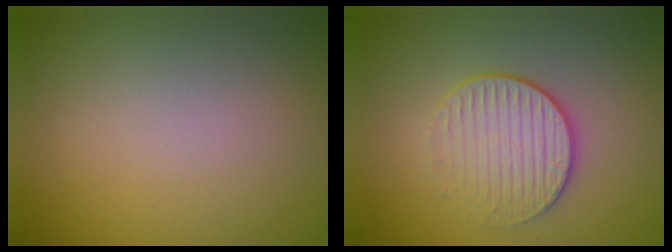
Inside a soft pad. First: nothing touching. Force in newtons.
{"total": 3.3, "press": 2.9, "slide": 1.4}